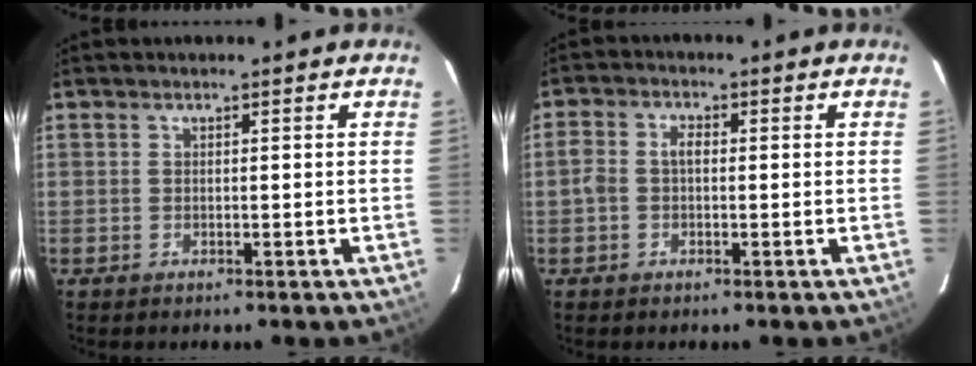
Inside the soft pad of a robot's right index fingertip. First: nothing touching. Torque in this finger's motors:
{"motor_torque": [0.19, -0.13, 0.18, 0.06]}